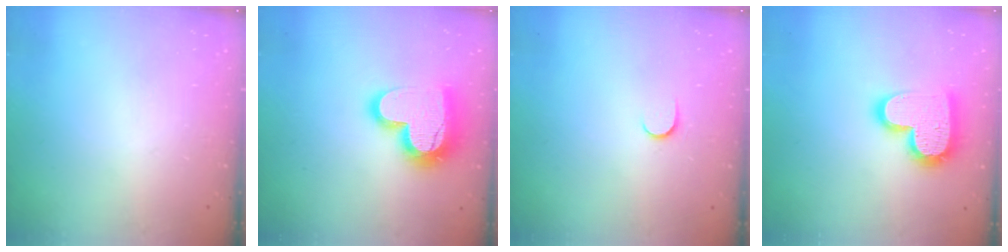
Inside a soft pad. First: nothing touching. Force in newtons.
{"total": 17.8, "press": 17.7, "slide": 1.5}
{"total": 3.9, "press": 3.9, "slide": 0.5}
{"total": 17.1, "press": 17.1, "slide": 1.1}